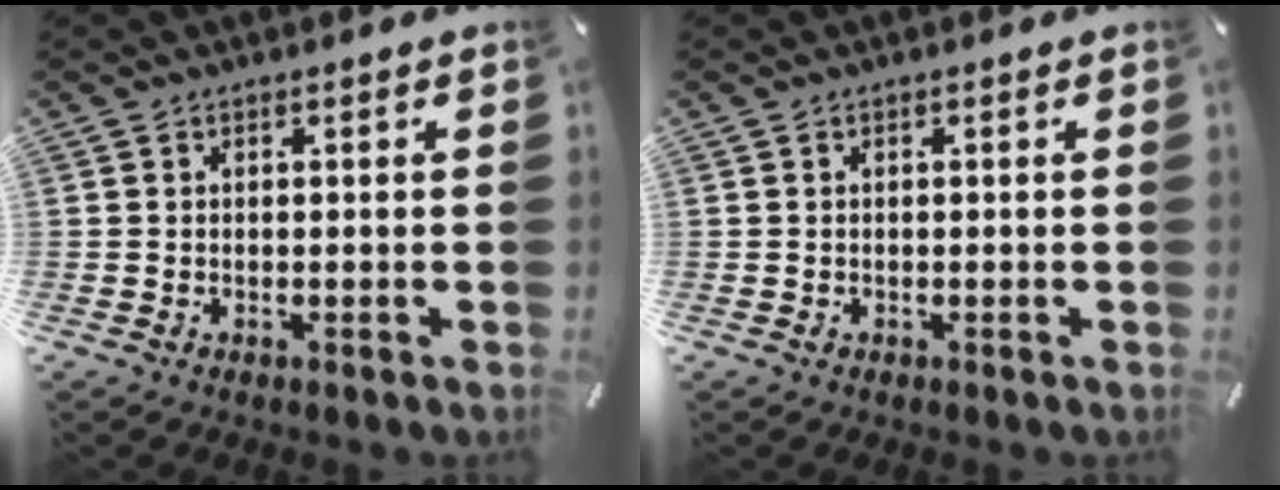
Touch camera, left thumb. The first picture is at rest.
{"total": 0.0}